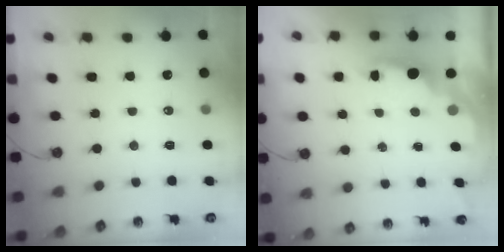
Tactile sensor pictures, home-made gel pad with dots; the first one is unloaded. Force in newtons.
{"total": 1.6, "press": 1.4, "slide": 0.8}